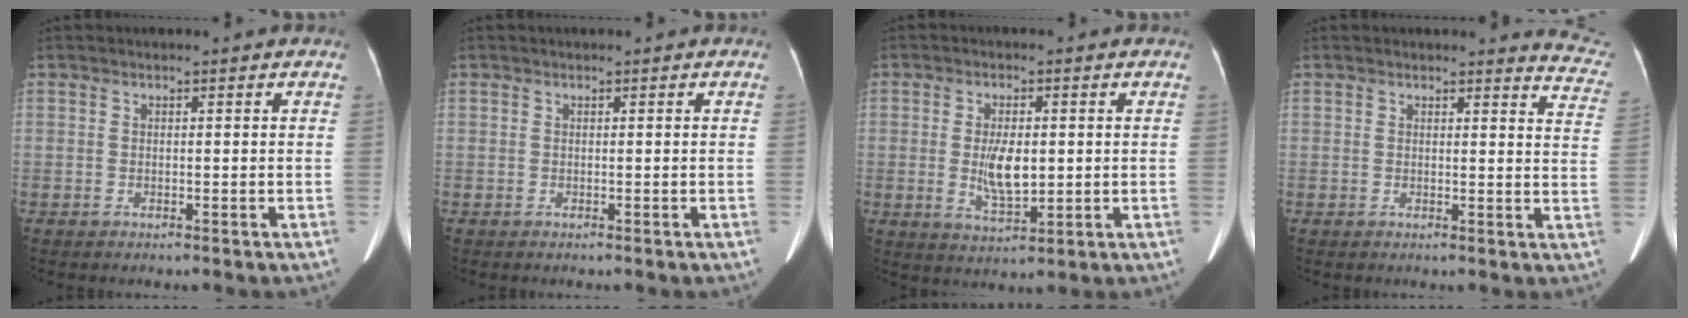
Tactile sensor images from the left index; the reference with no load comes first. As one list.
[{"total": 0.0}, {"total": 6.1, "force": [0.0, 2.3, 5.7], "torque": [-0.112, -0.006, 0.005]}, {"total": 7.6, "force": [7.4, 1.5, -0.1], "torque": [0.033, -0.069, 0.039]}]